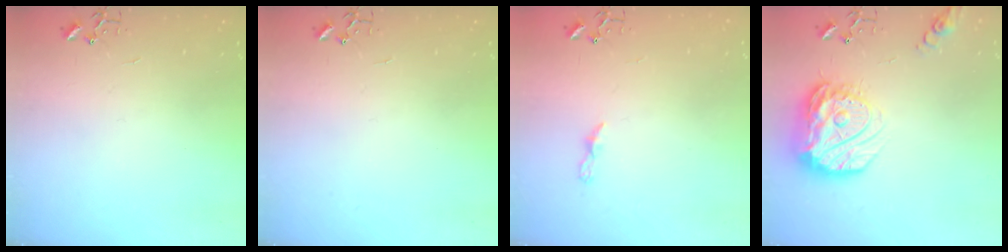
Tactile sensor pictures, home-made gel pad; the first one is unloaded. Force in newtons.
{"total": 0.0}
{"total": 3.7, "press": 3.7, "slide": 0.4}
{"total": 18.2, "press": 18.1, "slide": 1.7}